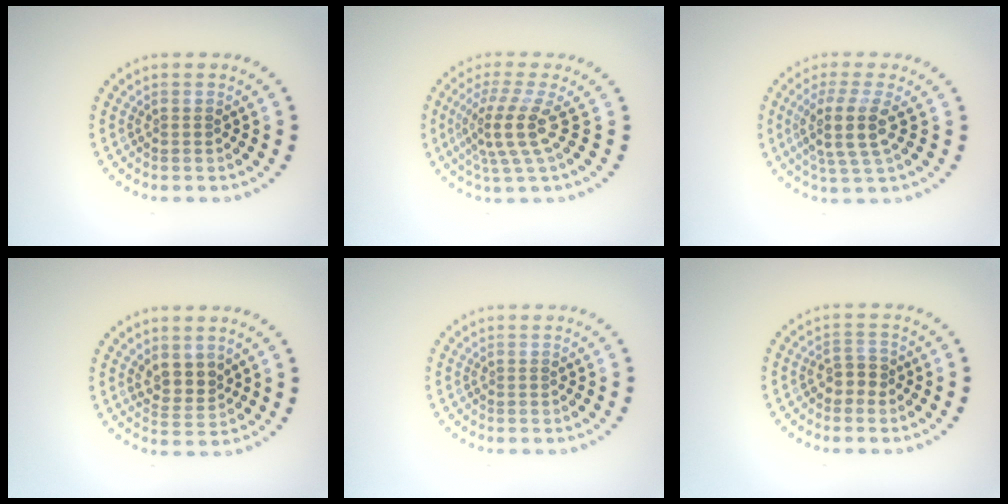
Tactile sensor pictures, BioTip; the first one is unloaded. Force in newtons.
{"total": 4.0, "press": 2.8, "slide": 2.8}
{"total": 3.8, "press": 3.1, "slide": 2.2}
{"total": 2.5, "press": 2.2, "slide": 1.2}
{"total": 0.0}
{"total": 1.8, "press": 1.7, "slide": 0.8}